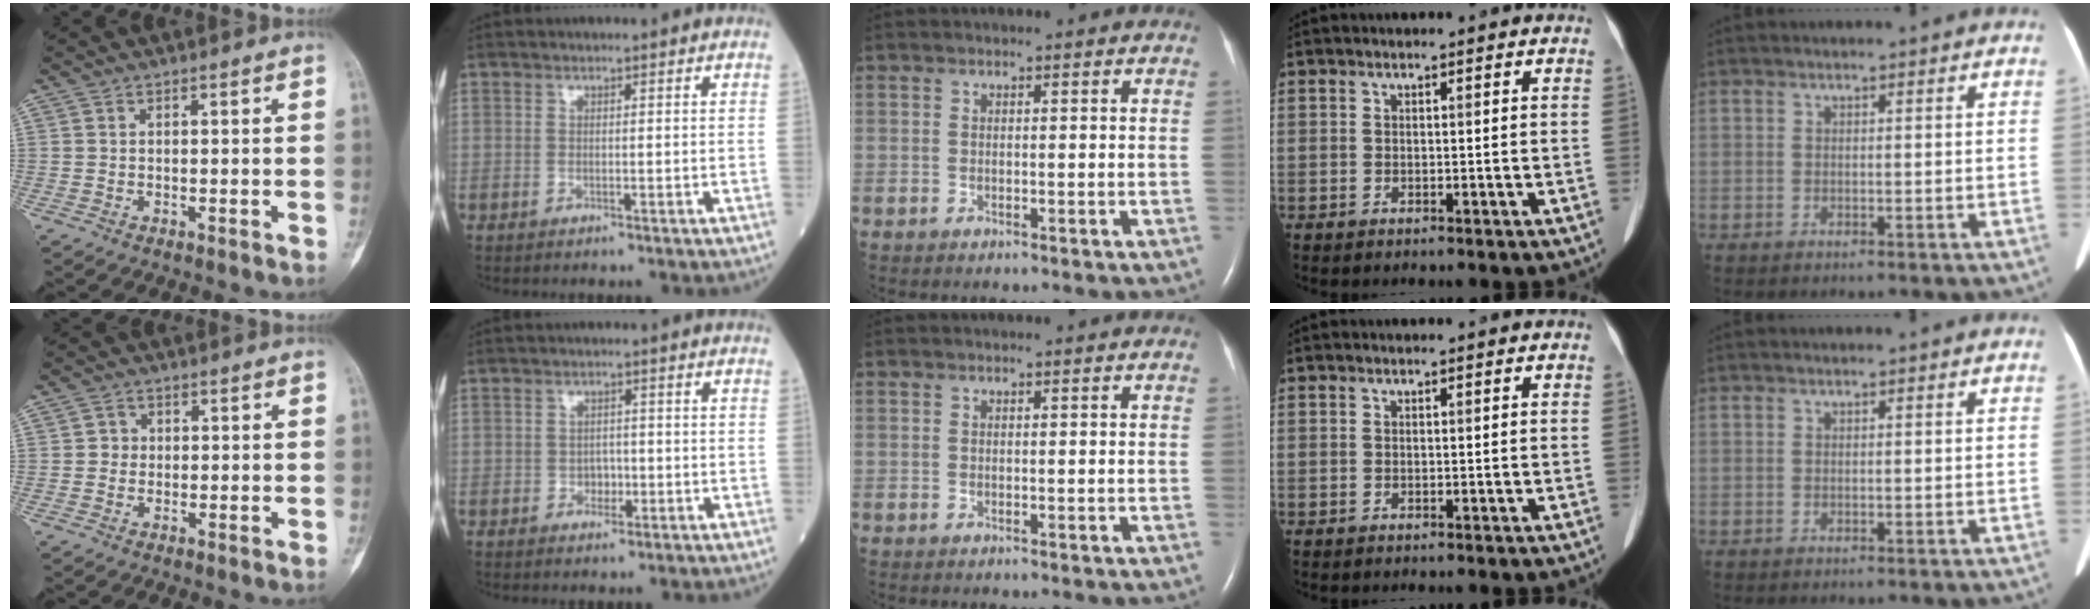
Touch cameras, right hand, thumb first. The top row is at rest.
{"thumb": {"total": 1.9, "force": [0.0, 1.9, 0.5], "torque": [0.005, 0.007, -0.006]}, "index": {"total": 2.1, "force": [-0.7, 1.6, 1.2], "torque": [-0.013, 0.006, -0.009]}}